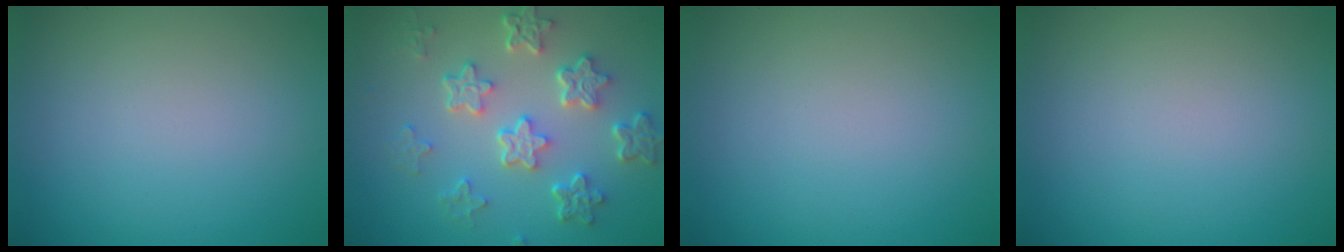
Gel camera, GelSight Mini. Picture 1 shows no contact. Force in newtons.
{"total": 5.7, "press": 4.4, "slide": 3.7}
{"total": 0.0}
{"total": 0.0}